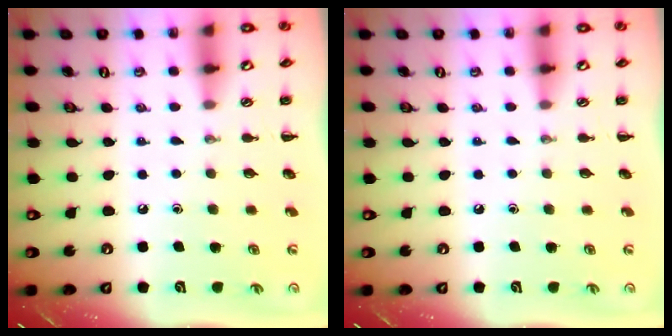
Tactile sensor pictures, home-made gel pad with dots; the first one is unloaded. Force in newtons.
{"total": 0.0}